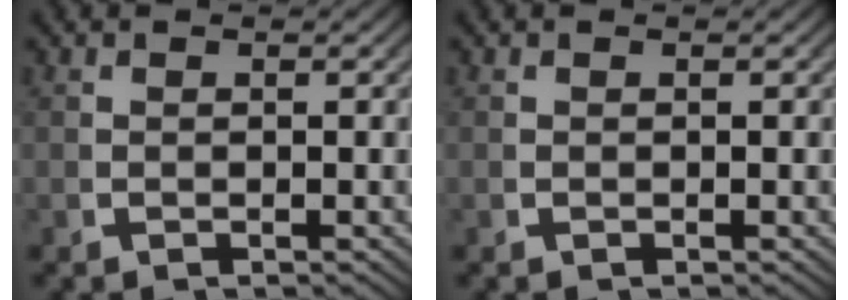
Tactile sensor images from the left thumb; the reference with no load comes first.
{"total": 0.0}